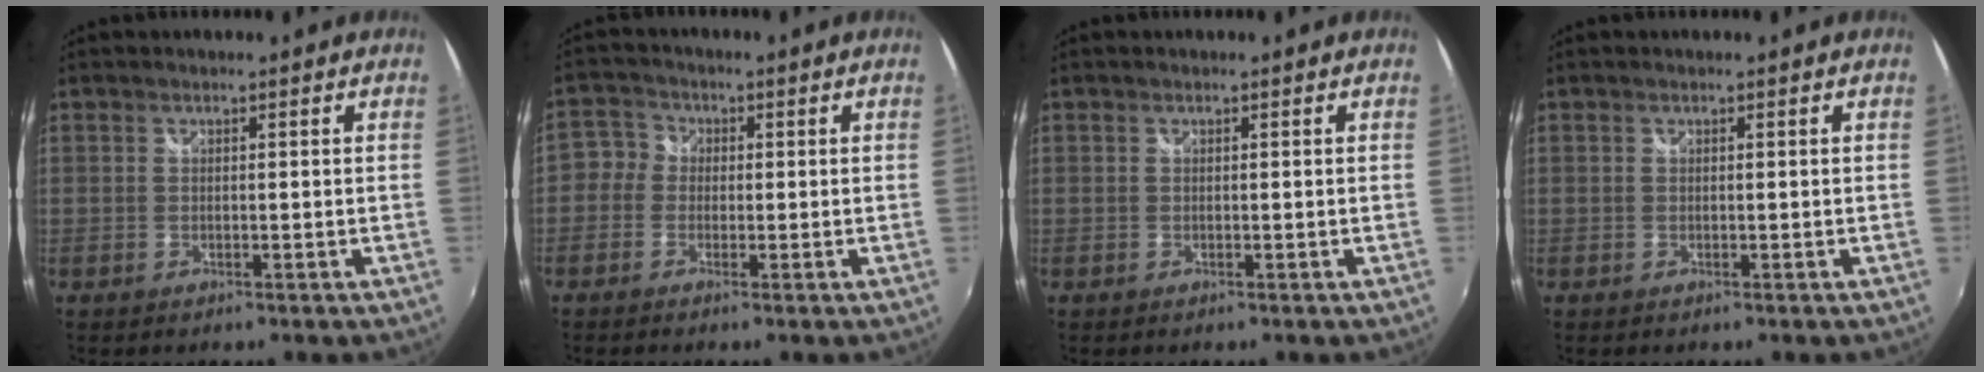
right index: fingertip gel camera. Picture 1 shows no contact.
{"total": 4.0, "force": [-1.4, 3.6, 0.8], "torque": [-0.012, 0.010, -0.040]}
{"total": 0.0}
{"total": 0.0}